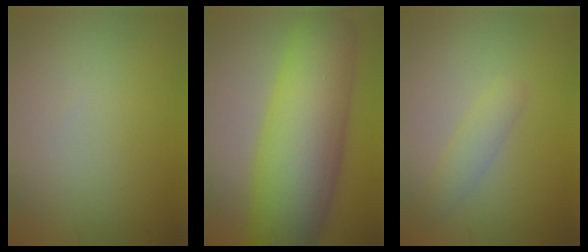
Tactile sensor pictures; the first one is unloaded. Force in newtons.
{"total": 12.1, "press": 12.1, "slide": 0.3}
{"total": 1.9, "press": 1.9, "slide": 0.0}